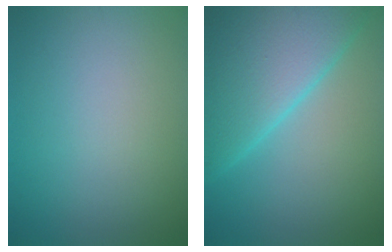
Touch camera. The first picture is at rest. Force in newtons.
{"total": 9.9, "press": 9.8, "slide": 0.7}